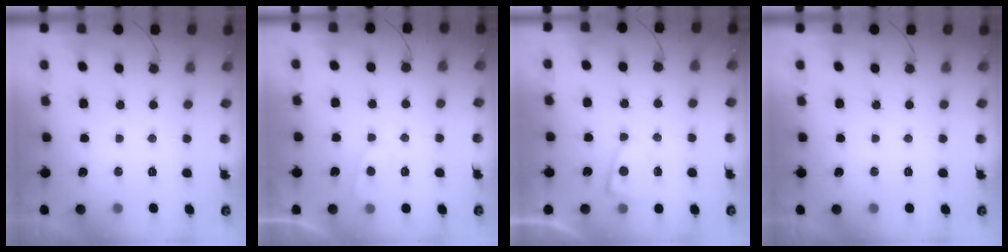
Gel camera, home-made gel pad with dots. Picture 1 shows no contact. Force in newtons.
{"total": 2.9, "press": 2.9, "slide": 0.4}
{"total": 3.6, "press": 3.6, "slide": 0.4}
{"total": 0.0}